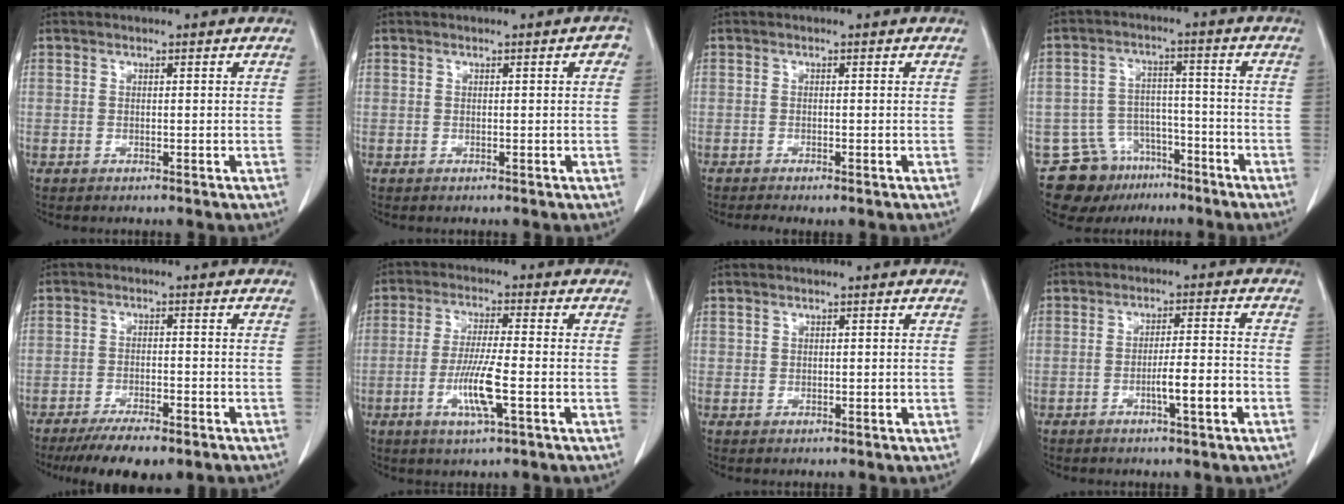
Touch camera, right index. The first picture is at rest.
{"total": 1.1, "force": [0.2, 0.3, 1.0], "torque": [-0.010, 0.005, 0.002]}
{"total": 2.5, "force": [-2.1, 0.3, 1.4], "torque": [-0.015, -0.006, -0.026]}
{"total": 9.2, "force": [-6.7, 6.2, 1.5], "torque": [-0.025, 0.031, -0.100]}
{"total": 8.9, "force": [-6.8, 1.9, 5.5], "torque": [-0.081, -0.014, -0.101]}
{"total": 7.5, "force": [-2.3, 0.2, 7.1], "torque": [-0.139, -0.009, -0.043]}
{"total": 0.5, "force": [0.3, 0.4, 0.0], "torque": [0.007, 0.003, 0.005]}
{"total": 5.1, "force": [-2.1, 0.1, 4.7], "torque": [-0.071, 0.000, -0.032]}